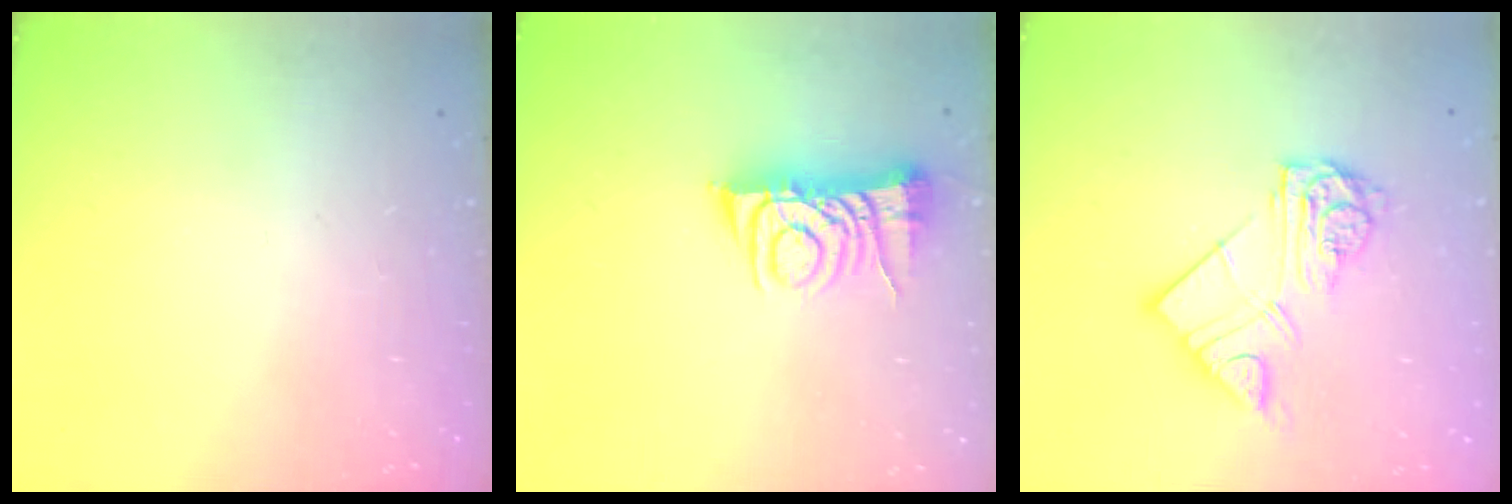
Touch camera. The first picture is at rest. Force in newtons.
{"total": 7.5, "press": 7.4, "slide": 1.0}
{"total": 12.3, "press": 12.2, "slide": 1.1}